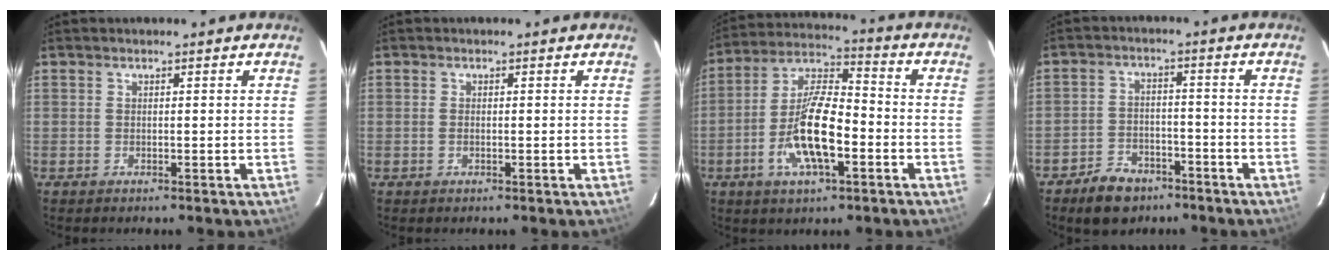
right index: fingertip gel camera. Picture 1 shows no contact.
{"total": 0.7, "force": [-0.2, 0.4, 0.6], "torque": [-0.011, -0.001, -0.004]}
{"total": 13.7, "force": [-4.5, 4.7, 12.0], "torque": [-0.245, -0.001, -0.085]}
{"total": 8.2, "force": [-5.8, 5.0, 2.9], "torque": [-0.079, 0.017, -0.083]}